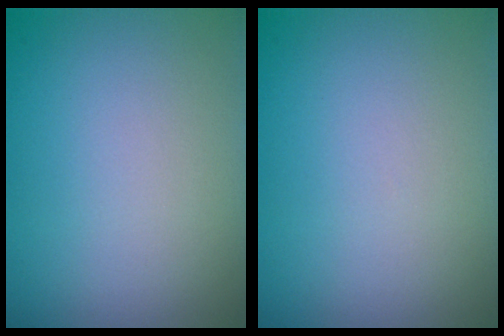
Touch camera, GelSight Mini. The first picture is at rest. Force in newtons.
{"total": 0.0}